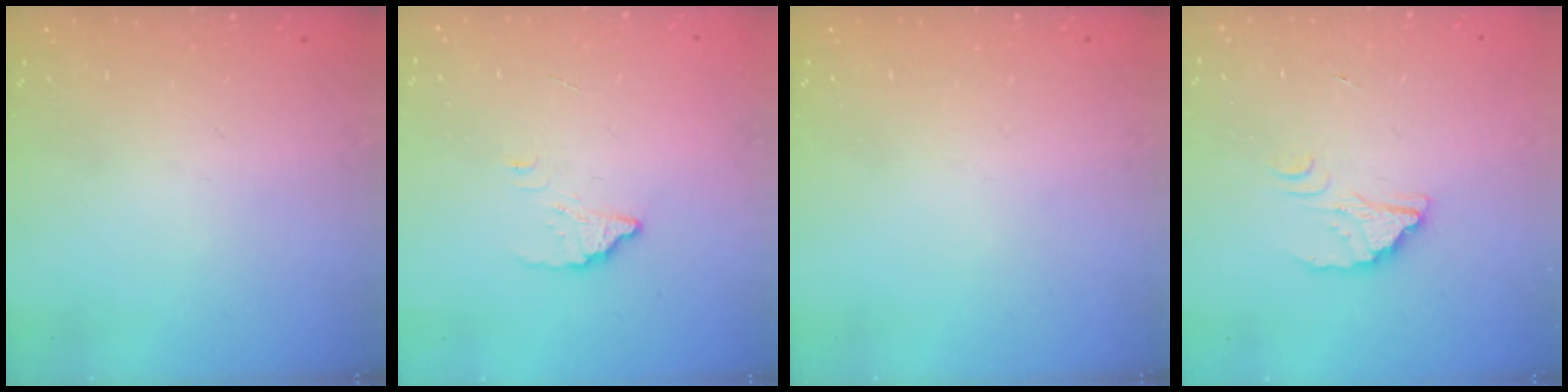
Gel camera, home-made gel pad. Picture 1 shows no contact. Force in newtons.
{"total": 2.3, "press": 2.3, "slide": 0.2}
{"total": 0.0}
{"total": 2.1, "press": 2.1, "slide": 0.2}